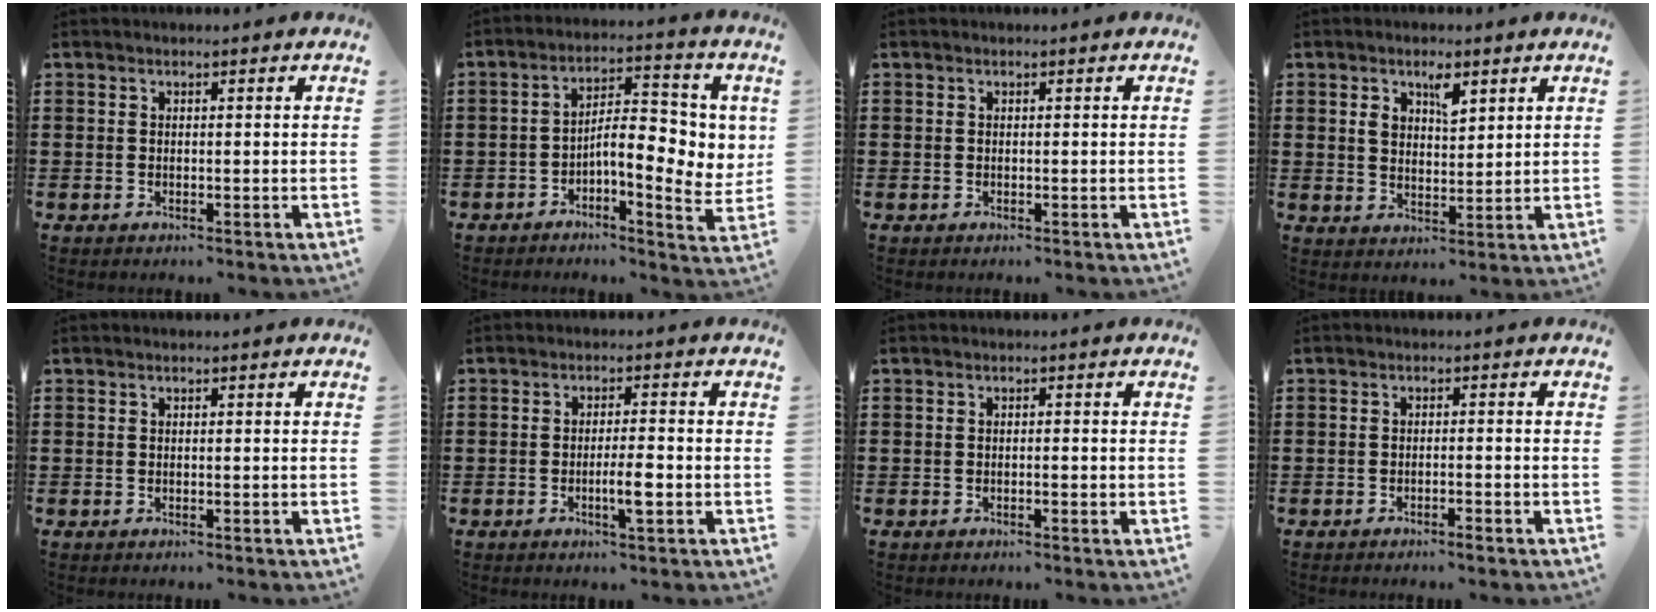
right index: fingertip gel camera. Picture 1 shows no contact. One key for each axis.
{"total": 7.7, "fx": -0.1, "fy": 3.1, "fz": 7.1, "tx": -0.108, "ty": -0.007, "tz": -0.011}
{"total": 0.0}
{"total": 3.9, "fx": 2.1, "fy": 1.9, "fz": 2.7, "tx": -0.044, "ty": 0.002, "tz": 0.033}
{"total": 0.0}
{"total": 4.0, "fx": -1.3, "fy": 0.4, "fz": 3.8, "tx": -0.071, "ty": -0.005, "tz": -0.025}
{"total": 0.9, "fx": -0.4, "fy": 0.2, "fz": 0.7, "tx": -0.013, "ty": -0.004, "tz": -0.006}
{"total": 1.3, "fx": -1.1, "fy": -0.1, "fz": 0.7, "tx": -0.014, "ty": -0.004, "tz": -0.020}